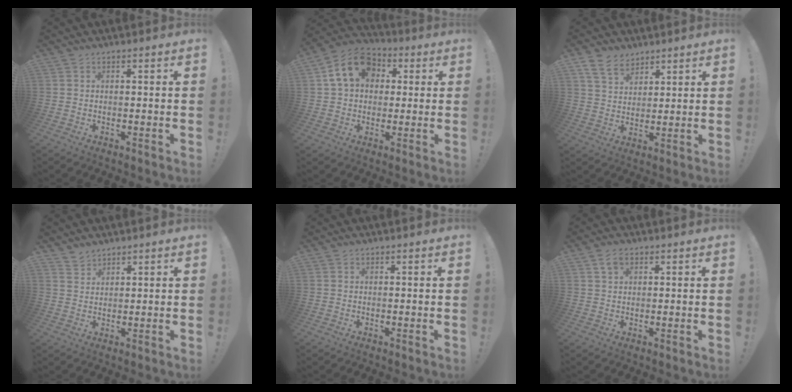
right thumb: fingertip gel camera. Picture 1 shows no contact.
{"total": 14.1, "force": [4.2, 10.7, 8.1], "torque": [-0.119, 0.002, 0.086]}
{"total": 7.8, "force": [5.8, 4.6, 2.4], "torque": [-0.052, -0.028, 0.115]}
{"total": 2.9, "force": [2.7, 1.0, 0.1], "torque": [0.001, -0.022, 0.052]}
{"total": 0.0}
{"total": 3.2, "force": [1.8, 1.8, 2.1], "torque": [-0.034, -0.001, 0.031]}